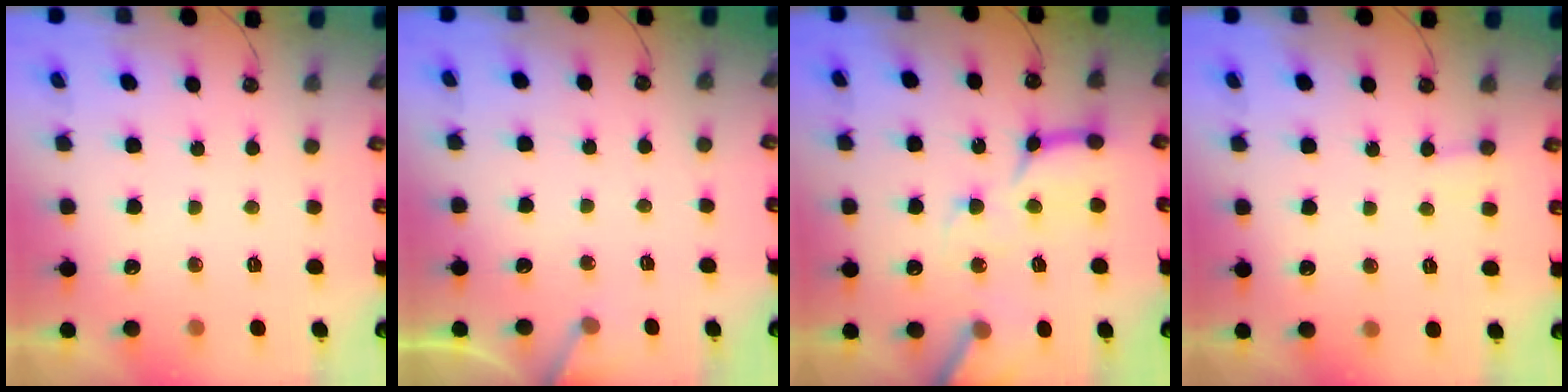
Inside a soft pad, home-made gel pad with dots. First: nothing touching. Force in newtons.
{"total": 4.1, "press": 4.1, "slide": 0.4}
{"total": 15.7, "press": 15.5, "slide": 2.2}
{"total": 2.4, "press": 2.4, "slide": 0.3}